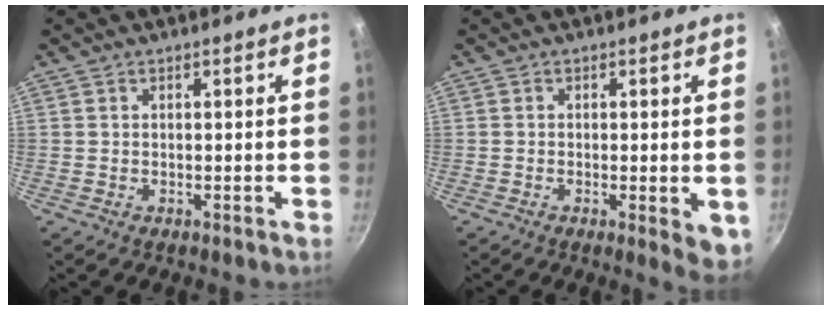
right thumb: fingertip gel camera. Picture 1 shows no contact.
{"total": 5.3, "force": [-1.2, 1.6, 4.9], "torque": [-0.057, -0.009, -0.015]}